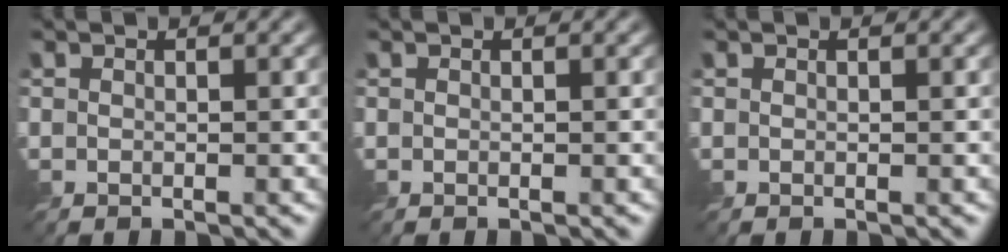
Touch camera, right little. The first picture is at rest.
{"total": 0.0}
{"total": 0.0}